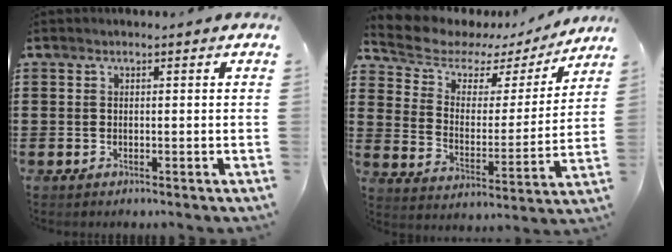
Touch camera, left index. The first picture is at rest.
{"total": 5.3, "force": [4.2, 3.0, 1.1], "torque": [-0.057, -0.023, 0.068]}